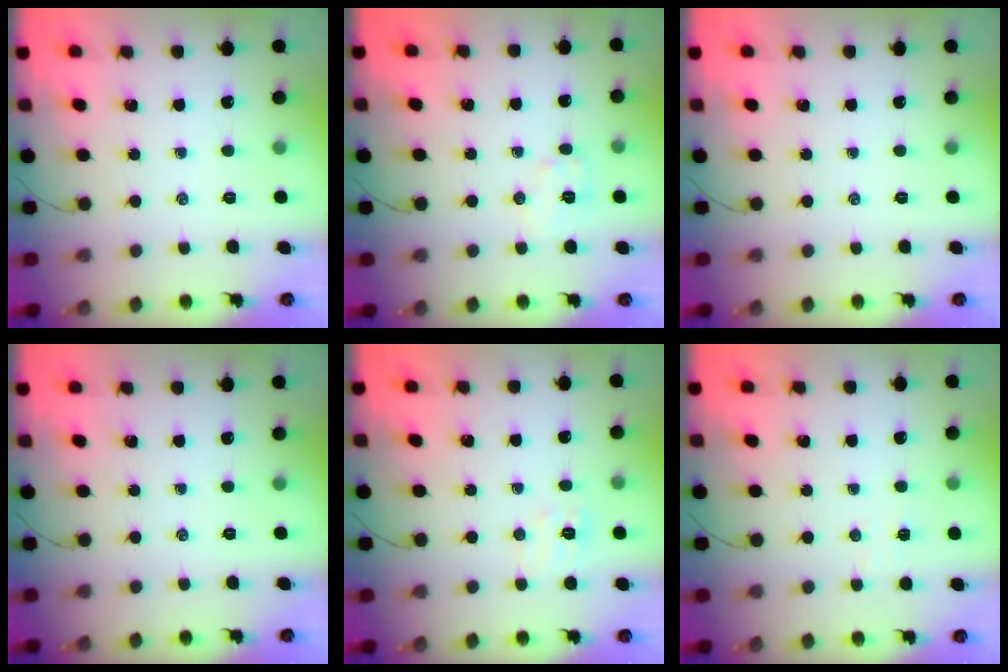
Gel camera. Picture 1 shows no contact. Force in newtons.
{"total": 6.5, "press": 6.4, "slide": 0.8}
{"total": 0.0}
{"total": 0.0}
{"total": 5.0, "press": 4.8, "slide": 1.3}
{"total": 2.7, "press": 2.6, "slide": 0.8}